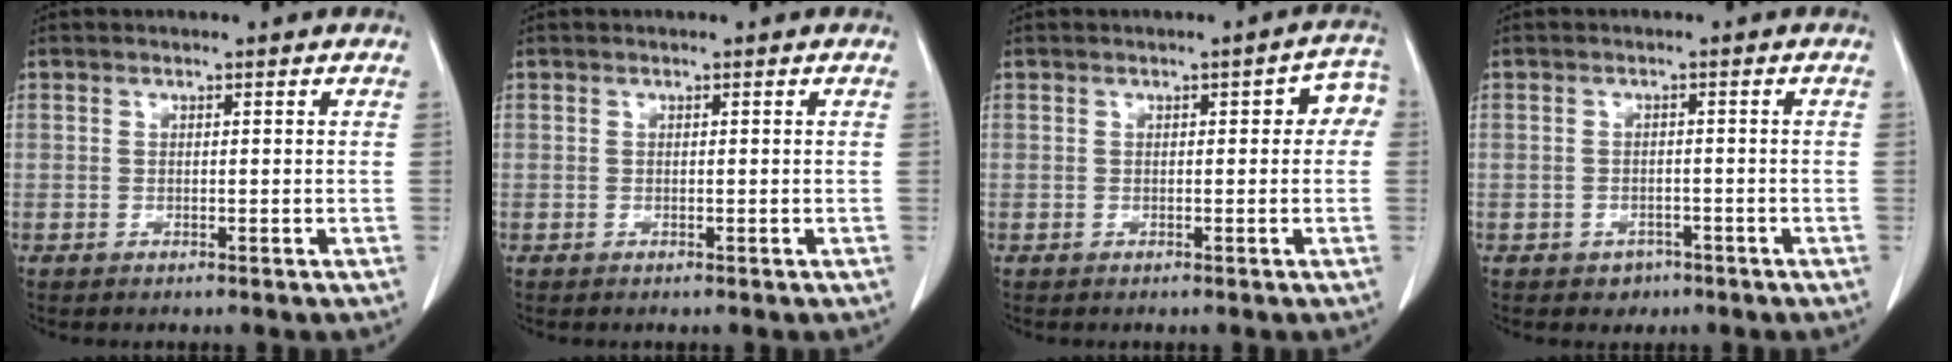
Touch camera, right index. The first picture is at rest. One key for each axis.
{"total": 0.0}
{"total": 3.8, "fx": 0.5, "fy": 1.7, "fz": 3.4, "tx": -0.031, "ty": 0.025, "tz": 0.001}
{"total": 2.2, "fx": -1.3, "fy": 1.7, "fz": 0.5, "tx": -0.004, "ty": 0.006, "tz": -0.010}